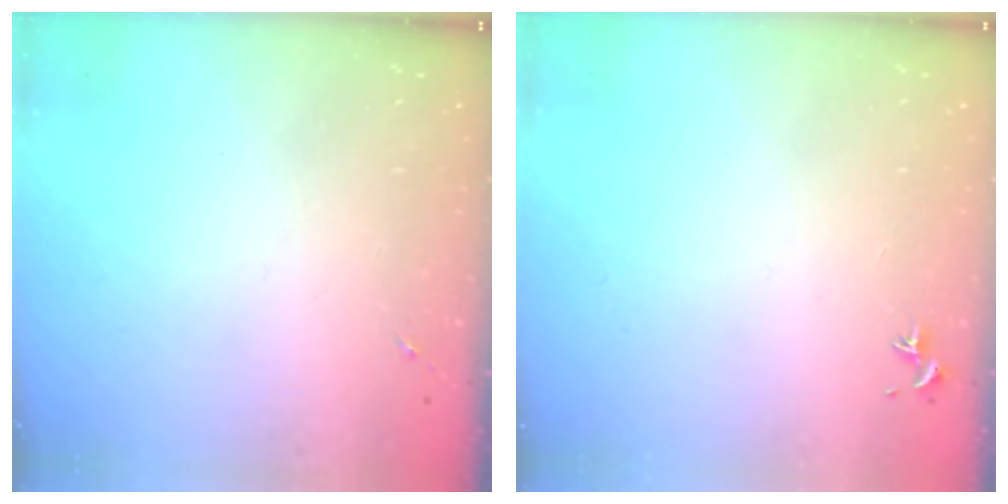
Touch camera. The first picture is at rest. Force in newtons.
{"total": 0.7, "press": 0.6, "slide": 0.5}